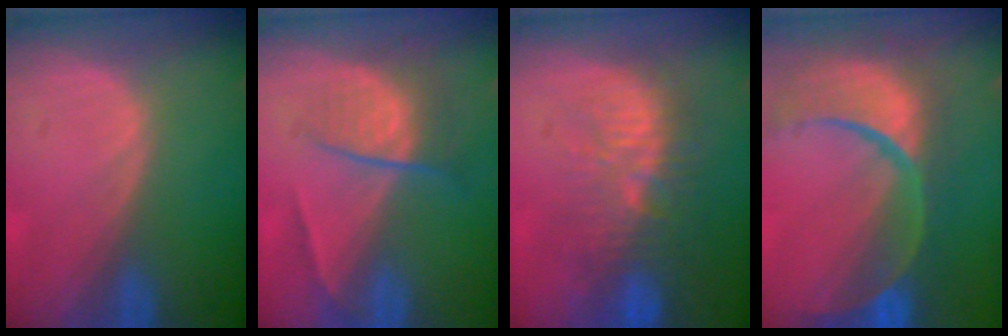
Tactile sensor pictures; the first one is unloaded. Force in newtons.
{"total": 6.8, "press": 5.9, "slide": 3.4}
{"total": 9.5, "press": 8.9, "slide": 3.2}
{"total": 13.9, "press": 11.0, "slide": 8.4}